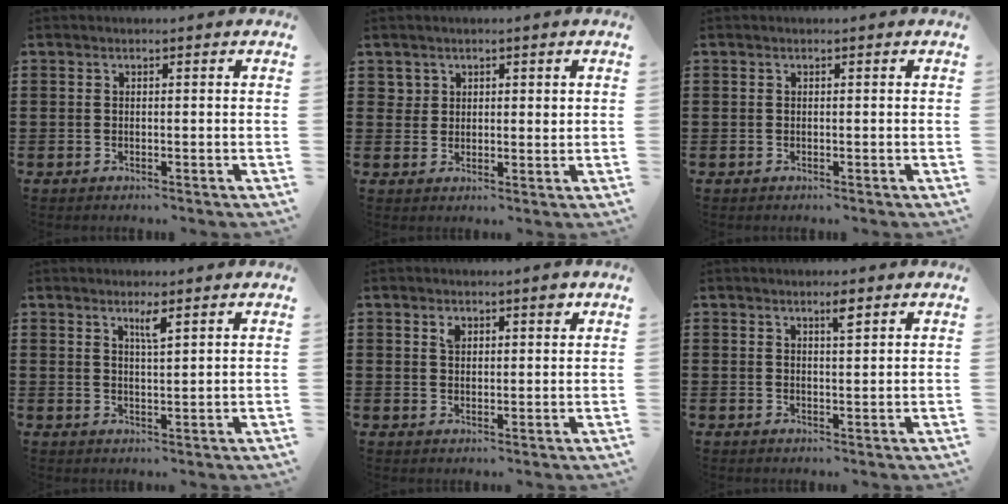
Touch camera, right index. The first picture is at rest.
{"total": 2.4, "force": [1.4, 1.8, 0.5], "torque": [-0.009, 0.005, 0.026]}
{"total": 0.0}
{"total": 2.6, "force": [1.7, 0.2, 2.0], "torque": [-0.034, -0.004, 0.026]}
{"total": 2.4, "force": [1.6, 1.2, 1.4], "torque": [-0.016, -0.004, 0.025]}
{"total": 2.3, "force": [1.6, 0.3, 1.7], "torque": [-0.027, -0.002, 0.025]}